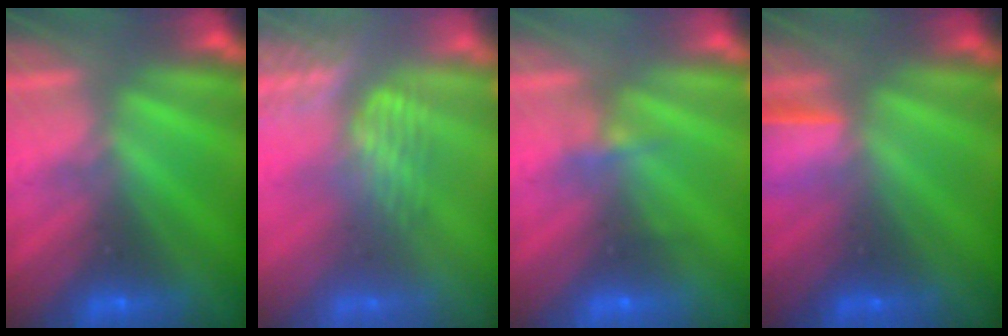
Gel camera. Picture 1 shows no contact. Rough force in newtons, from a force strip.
{"total": 4.8}
{"total": 2.1}
{"total": 1.6}